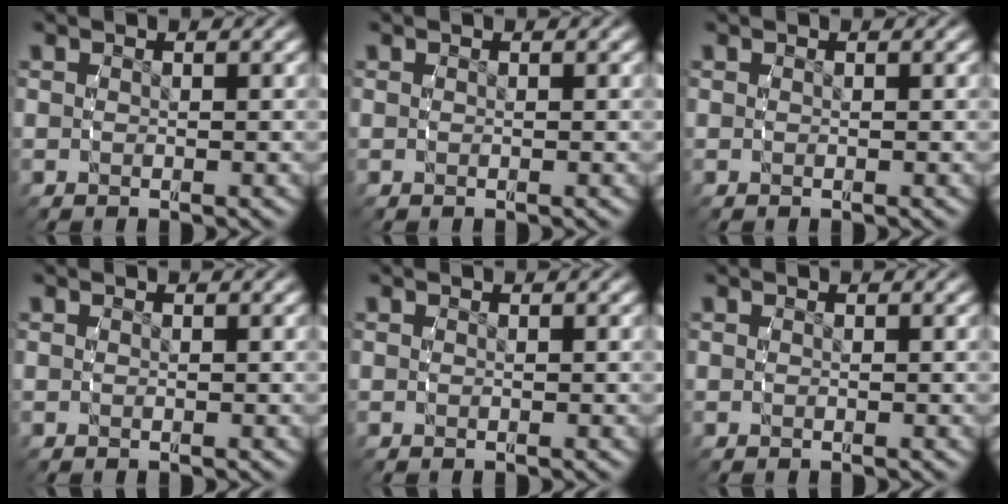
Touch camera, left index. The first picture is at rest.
{"total": 0.0}
{"total": 0.0}
{"total": 0.0}
{"total": 0.0}
{"total": 0.0}